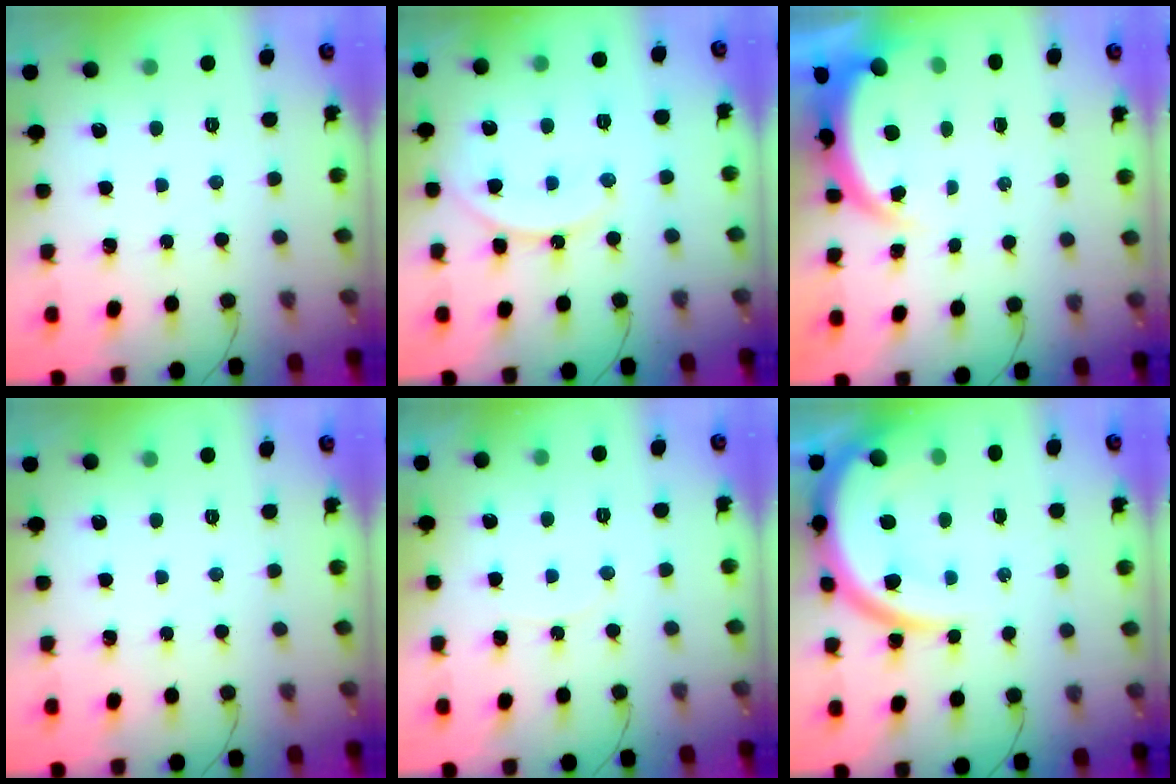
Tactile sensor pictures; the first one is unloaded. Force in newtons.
{"total": 13.2, "press": 13.1, "slide": 1.3}
{"total": 4.5, "press": 4.4, "slide": 0.8}
{"total": 0.0}
{"total": 4.4, "press": 4.4, "slide": 0.5}
{"total": 16.2, "press": 16.1, "slide": 1.7}